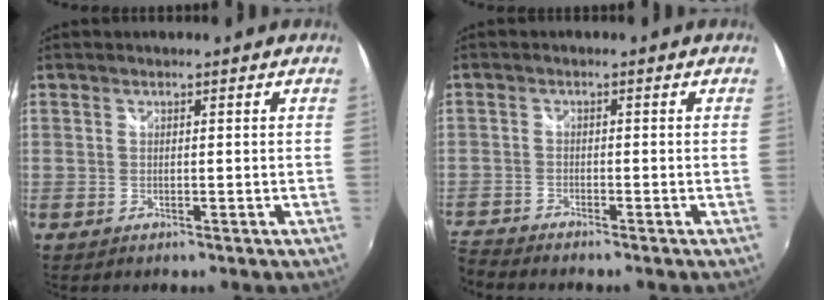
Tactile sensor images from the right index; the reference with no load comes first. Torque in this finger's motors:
{"motor_torque": [0.13, -0.12, 0.05, 0.01]}